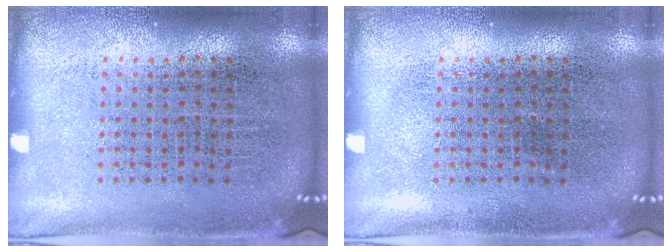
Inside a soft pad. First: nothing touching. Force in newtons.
{"total": 0.0}